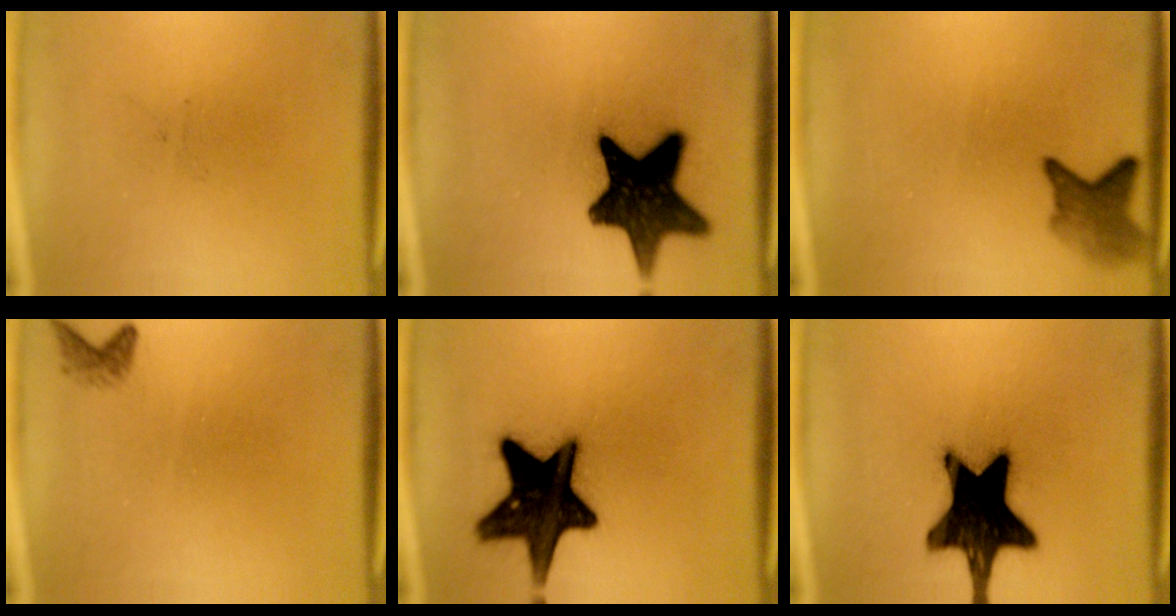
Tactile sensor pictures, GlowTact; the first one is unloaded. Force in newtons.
{"total": 15.5}
{"total": 4.1}
{"total": 1.3}
{"total": 18.3}
{"total": 19.9}